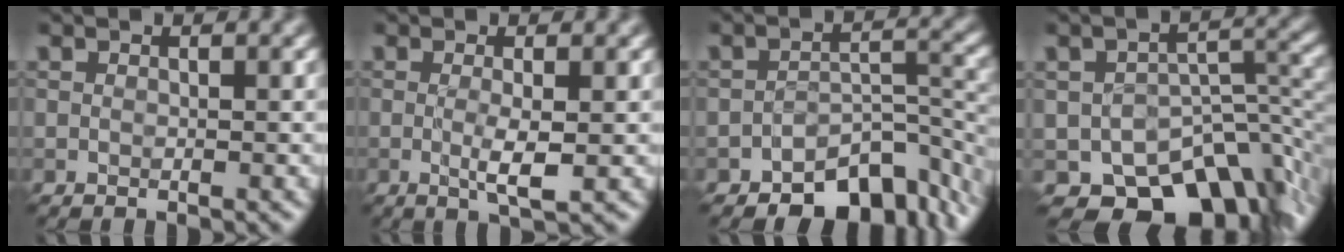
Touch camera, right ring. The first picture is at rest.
{"total": 2.6, "force": [-0.2, 0.4, 2.6], "torque": [-0.049, -0.007, -0.003]}
{"total": 8.0, "force": [-5.6, 3.8, 4.2], "torque": [-0.039, -0.009, -0.091]}
{"total": 9.7, "force": [-6.2, 5.6, 5.0], "torque": [-0.054, -0.021, -0.088]}